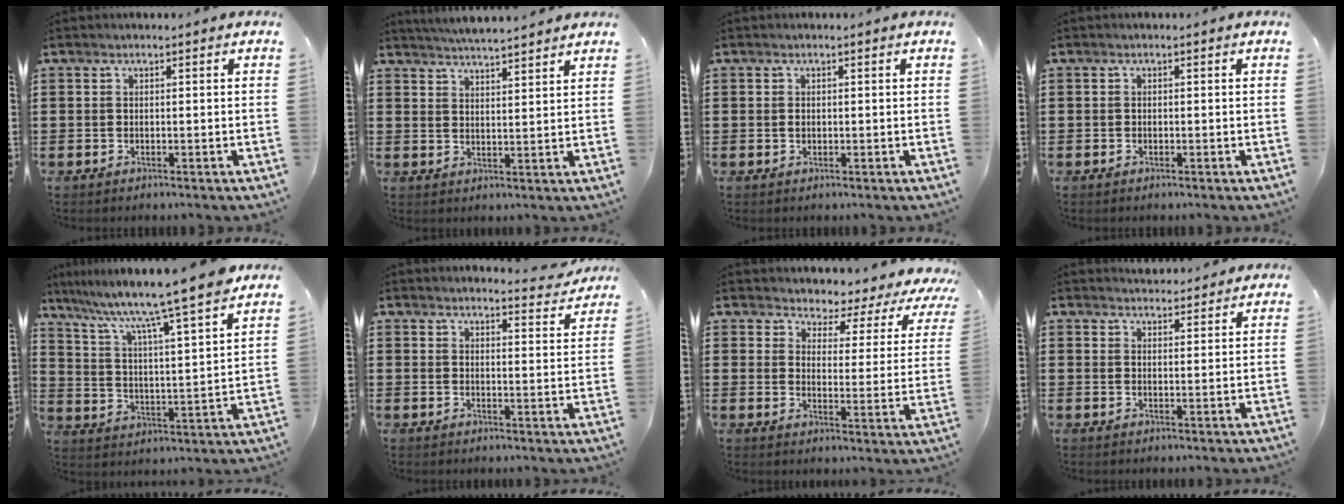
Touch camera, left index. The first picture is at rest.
{"total": 4.0, "force": [3.9, -0.4, 0.7], "torque": [-0.025, -0.016, 0.070]}
{"total": 0.8, "force": [-0.1, 0.5, 0.5], "torque": [-0.014, 0.002, -0.002]}
{"total": 0.5, "force": [-0.4, 0.4, 0.0], "torque": [-0.002, 0.002, -0.008]}
{"total": 9.2, "force": [7.7, -1.5, 4.8], "torque": [-0.125, -0.062, 0.119]}
{"total": 3.2, "force": [3.2, 0.1, 0.4], "torque": [-0.011, -0.014, 0.057]}
{"total": 3.3, "force": [3.0, 1.4, 0.5], "torque": [-0.027, -0.025, 0.041]}
{"total": 3.0, "force": [2.9, 0.7, 0.0], "torque": [0.001, -0.010, 0.054]}